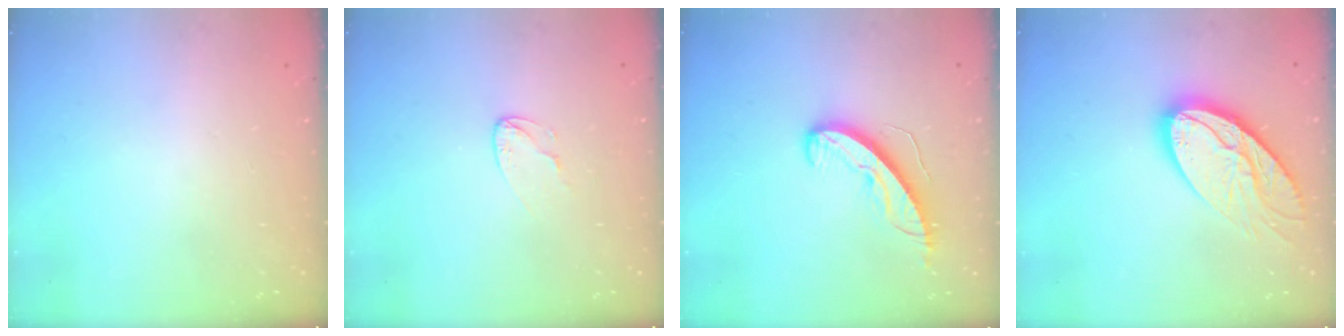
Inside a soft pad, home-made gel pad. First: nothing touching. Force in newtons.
{"total": 5.2, "press": 5.2, "slide": 0.4}
{"total": 9.0, "press": 9.0, "slide": 0.3}
{"total": 16.3, "press": 16.3, "slide": 1.3}